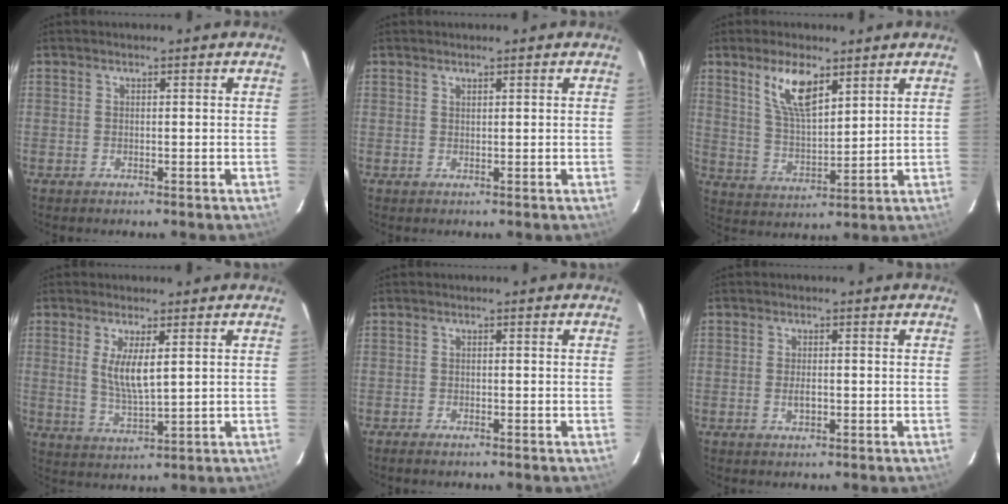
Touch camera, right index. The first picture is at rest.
{"total": 0.5, "force": [0.5, 0.1, 0.1], "torque": [-0.001, 0.000, 0.011]}
{"total": 9.2, "force": [5.4, 3.4, 6.7], "torque": [-0.124, 0.004, 0.112]}
{"total": 6.3, "force": [1.7, 1.5, 5.8], "torque": [-0.110, -0.010, 0.037]}
{"total": 1.4, "force": [-1.2, 0.3, 0.6], "torque": [-0.016, -0.004, -0.023]}
{"total": 1.9, "force": [-0.5, 0.9, 1.6], "torque": [-0.030, -0.002, -0.008]}